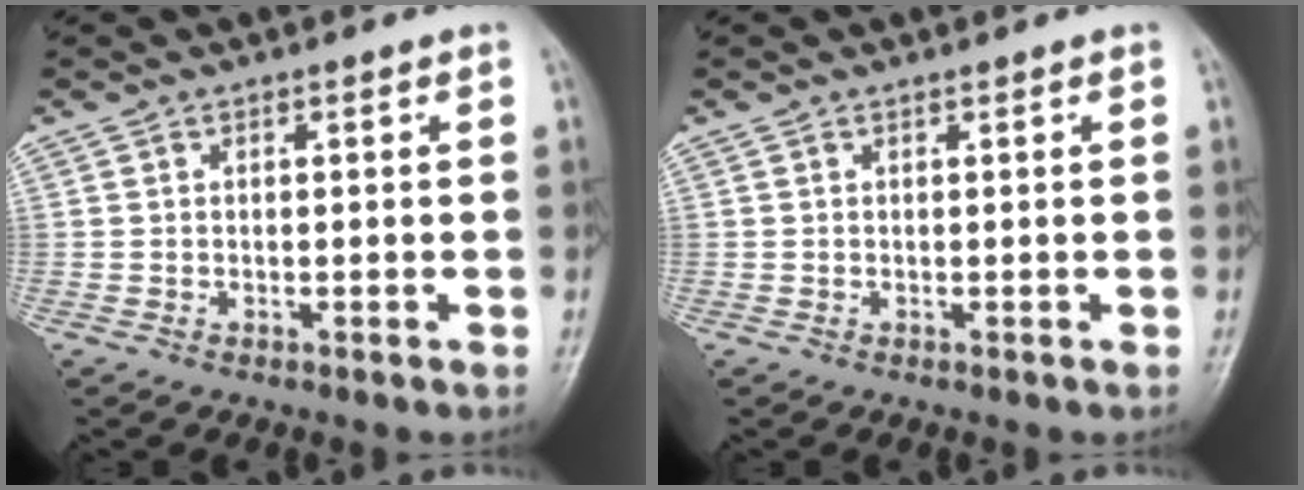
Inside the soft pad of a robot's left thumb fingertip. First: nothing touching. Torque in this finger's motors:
{"motor_torque": [0.00, 0.00, 0.00, 0.00, 0.00]}